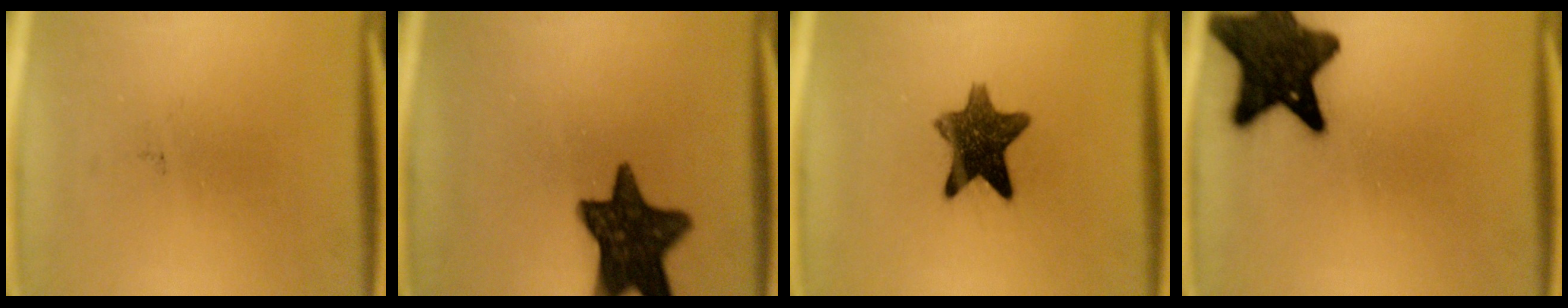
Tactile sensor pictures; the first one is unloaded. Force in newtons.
{"total": 14.4}
{"total": 10.6}
{"total": 15.3}